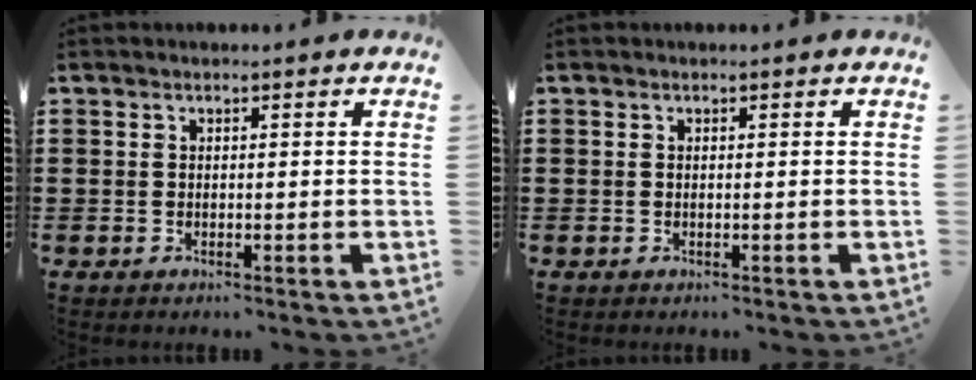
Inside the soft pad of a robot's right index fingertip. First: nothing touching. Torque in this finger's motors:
{"motor_torque": [0.40, 1.02, 0.00, 0.00]}